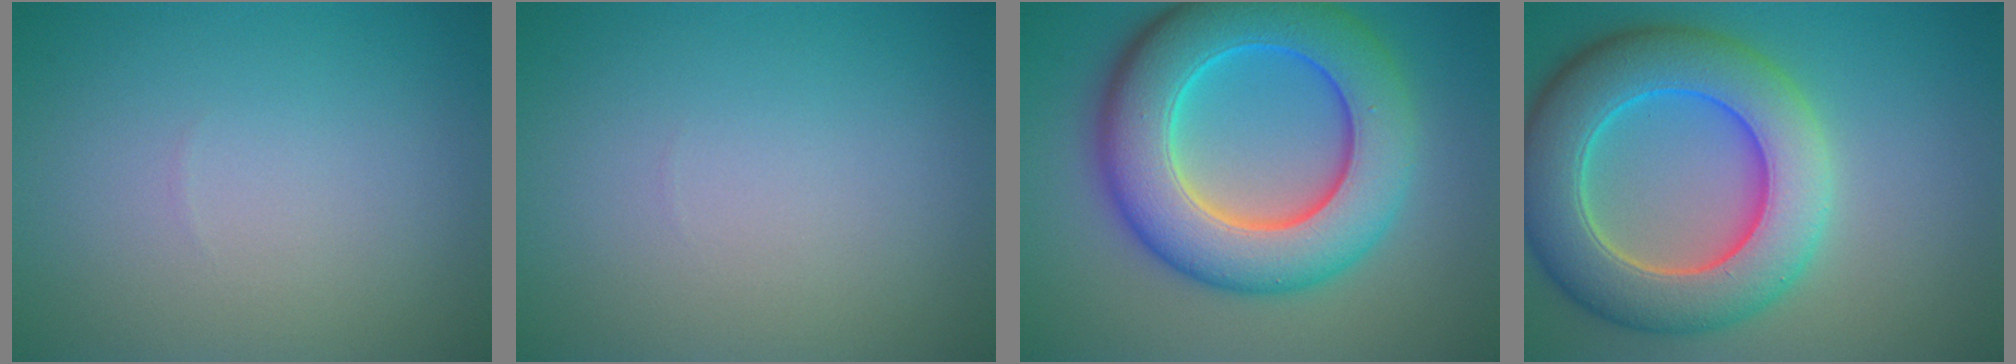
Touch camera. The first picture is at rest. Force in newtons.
{"total": 0.0}
{"total": 11.2, "press": 11.2, "slide": 0.2}
{"total": 10.1, "press": 10.1, "slide": 0.8}